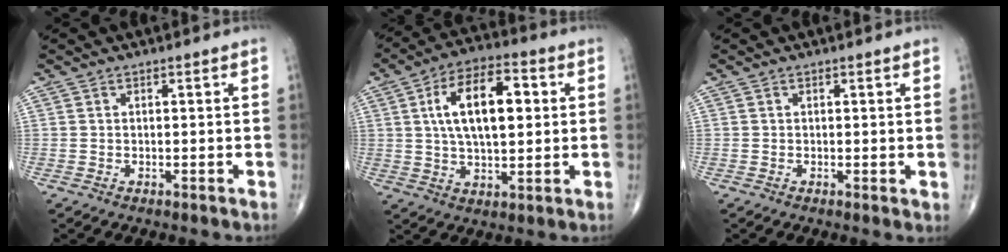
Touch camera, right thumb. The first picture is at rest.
{"total": 15.0, "force": [2.9, 7.3, 12.8], "torque": [-0.204, 0.009, 0.047]}
{"total": 0.8, "force": [0.2, 0.3, 0.8], "torque": [-0.012, -0.004, 0.000]}